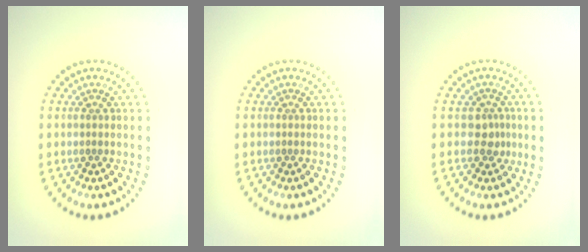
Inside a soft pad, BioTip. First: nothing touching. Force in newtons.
{"total": 0.0}
{"total": 1.7, "press": 1.3, "slide": 1.1}